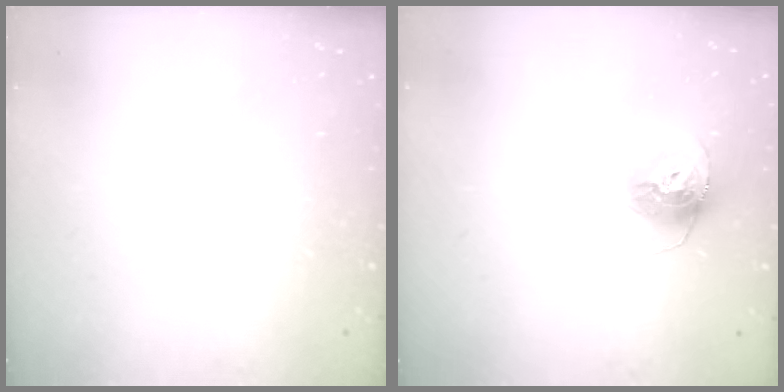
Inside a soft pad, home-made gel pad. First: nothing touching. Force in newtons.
{"total": 13.5, "press": 13.4, "slide": 1.2}